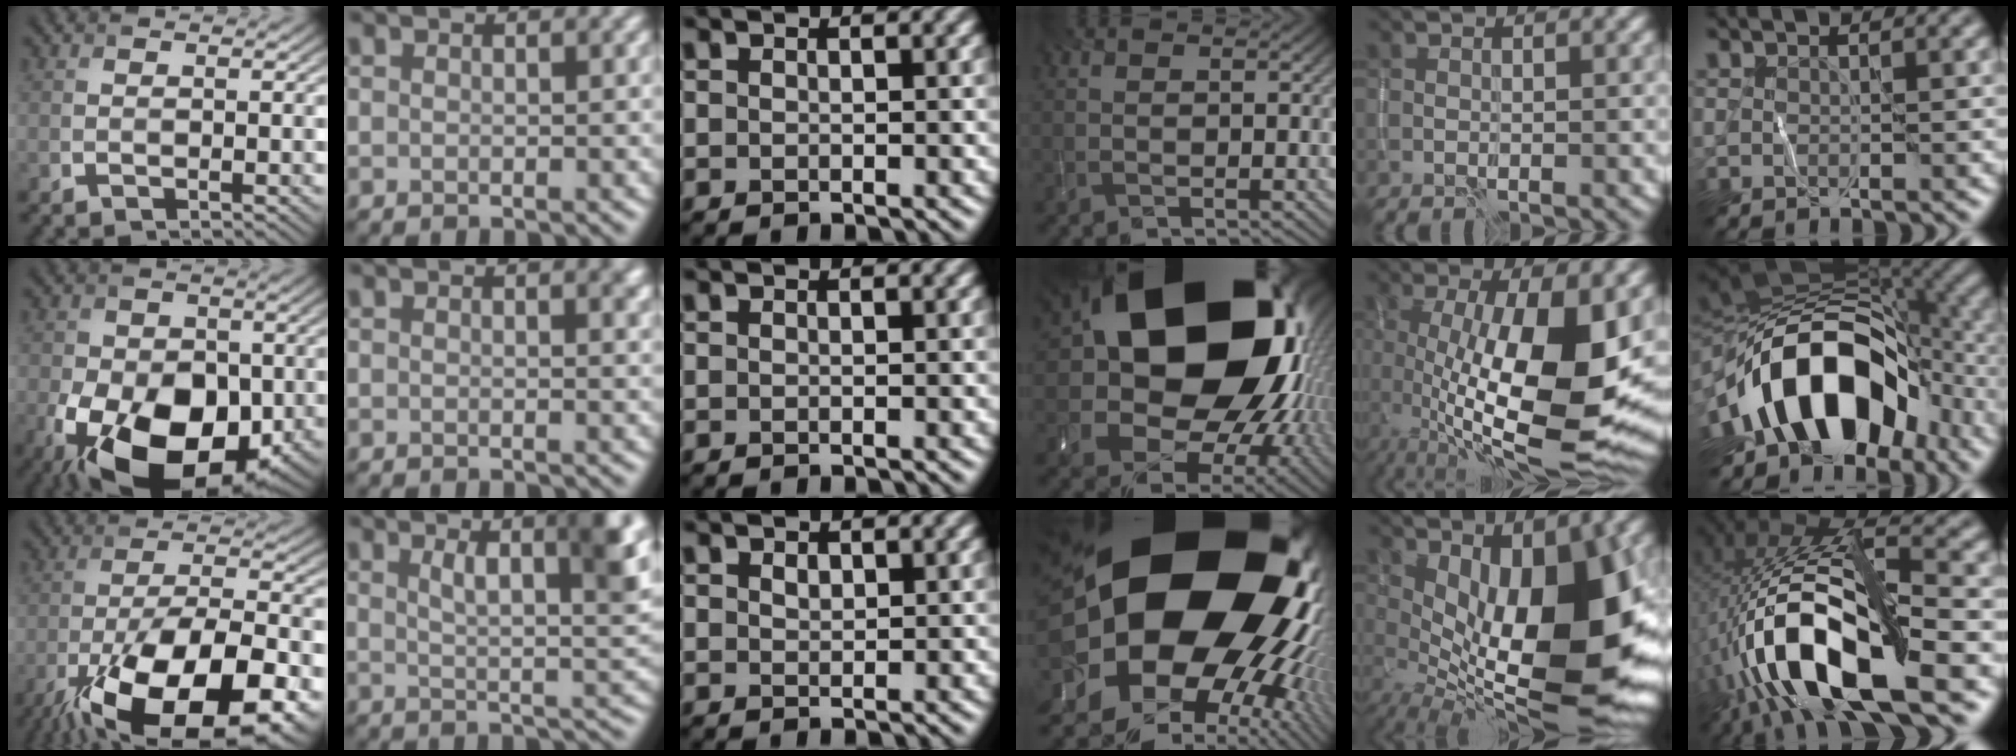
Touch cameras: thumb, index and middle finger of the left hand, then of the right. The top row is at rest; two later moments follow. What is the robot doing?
{"motion": "wipe", "object": "whiteboard"}